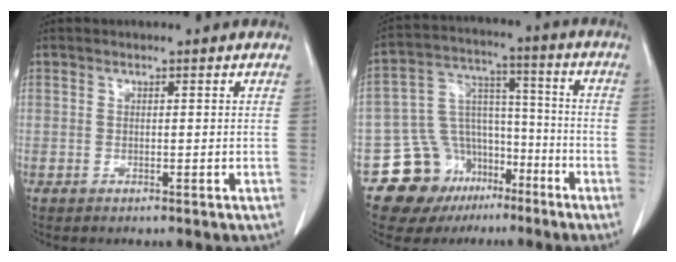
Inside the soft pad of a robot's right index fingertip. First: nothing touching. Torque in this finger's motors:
{"motor_torque": [-0.34, -0.15, -0.45, -0.21]}